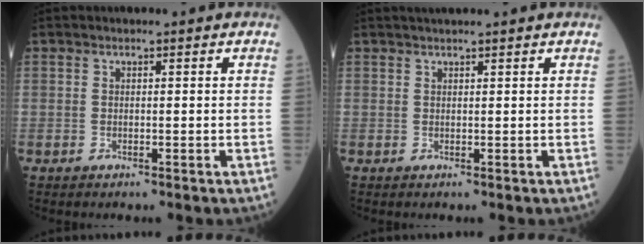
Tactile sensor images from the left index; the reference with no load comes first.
{"total": 2.8, "force": [2.5, -0.4, 1.3], "torque": [-0.012, 0.022, 0.038]}